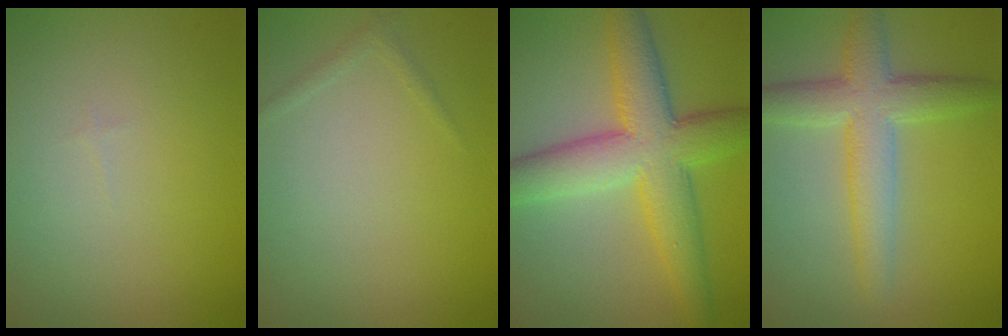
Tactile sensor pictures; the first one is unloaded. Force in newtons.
{"total": 0.6, "press": 0.6, "slide": 0.1}
{"total": 8.3, "press": 8.3, "slide": 0.1}
{"total": 5.3, "press": 5.3, "slide": 0.2}